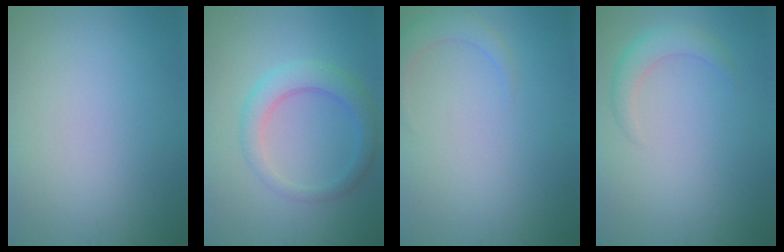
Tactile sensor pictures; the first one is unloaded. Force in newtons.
{"total": 3.6, "press": 3.6, "slide": 0.1}
{"total": 2.1, "press": 2.1, "slide": 0.3}
{"total": 2.4, "press": 2.4, "slide": 0.1}